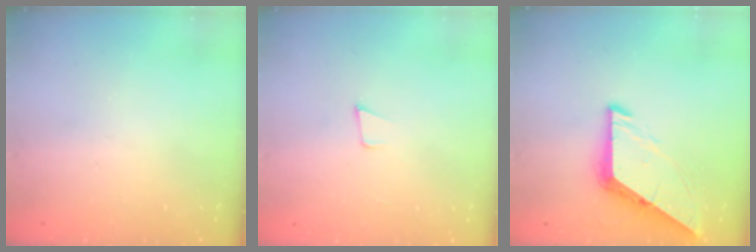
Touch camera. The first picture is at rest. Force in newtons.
{"total": 3.6, "press": 2.4, "slide": 2.6}
{"total": 7.0, "press": 7.0, "slide": 0.5}